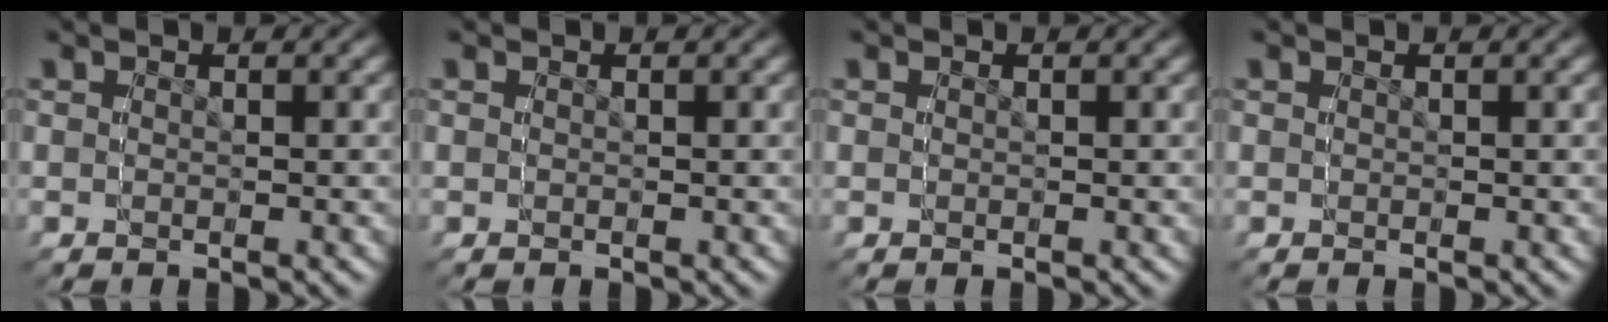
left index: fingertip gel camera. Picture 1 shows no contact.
{"total": 0.0}
{"total": 0.0}
{"total": 0.0}